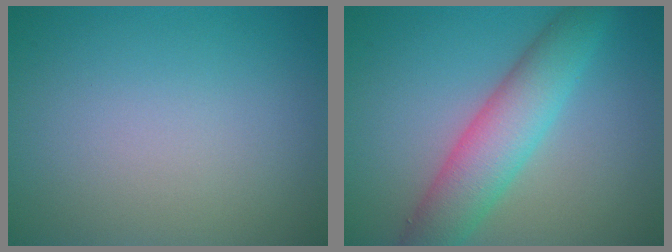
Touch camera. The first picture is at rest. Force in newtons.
{"total": 6.0, "press": 6.0, "slide": 0.0}